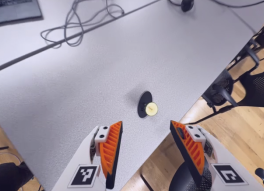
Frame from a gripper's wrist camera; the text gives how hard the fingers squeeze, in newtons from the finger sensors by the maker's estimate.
{"total": 0.0}